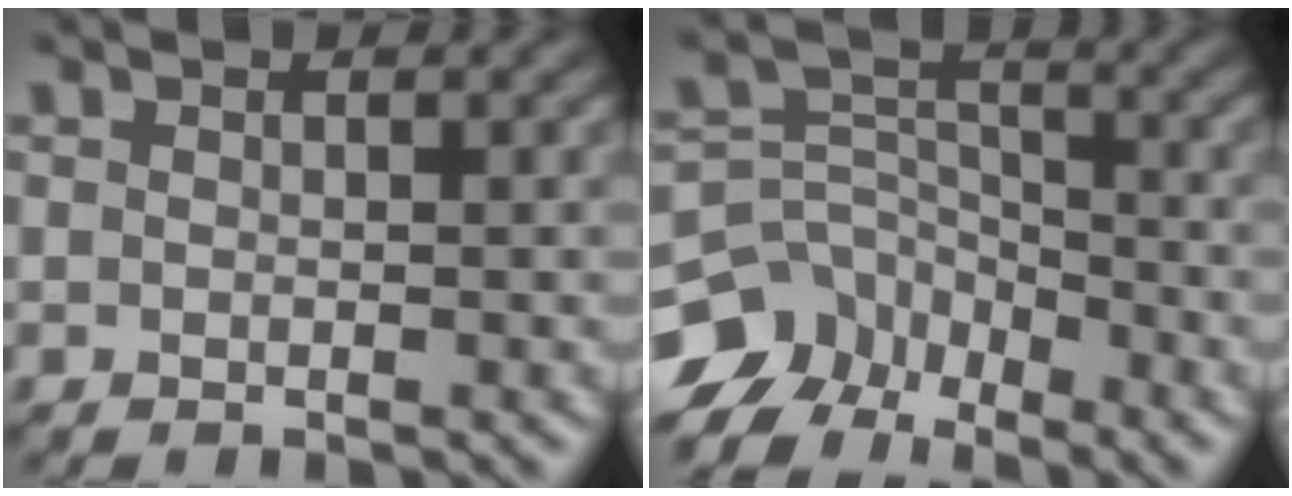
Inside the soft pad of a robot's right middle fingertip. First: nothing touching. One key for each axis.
{"total": 9.1, "fx": -6.8, "fy": 5.4, "fz": 2.8, "tx": -0.047, "ty": 0.000, "tz": -0.122}